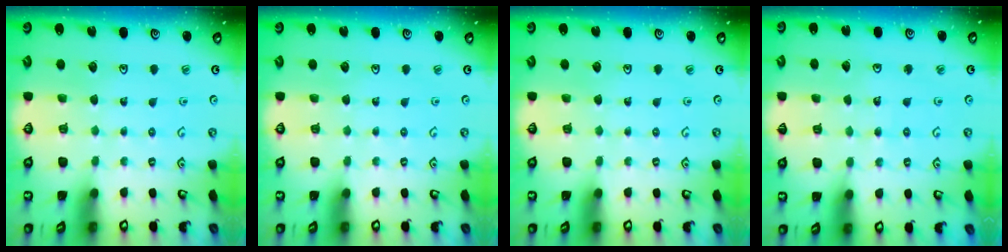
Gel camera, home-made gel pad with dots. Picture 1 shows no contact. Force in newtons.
{"total": 0.0}
{"total": 0.0}
{"total": 4.4, "press": 4.3, "slide": 0.5}